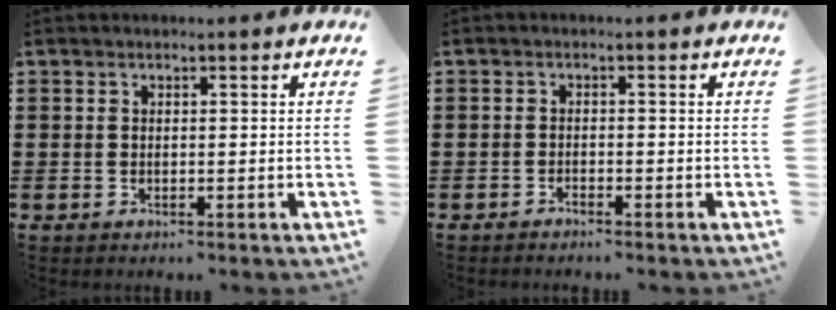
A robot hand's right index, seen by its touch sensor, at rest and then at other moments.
{"total": 0.9, "force": [-0.9, 0.0, 0.1], "torque": [-0.005, 0.000, -0.019]}